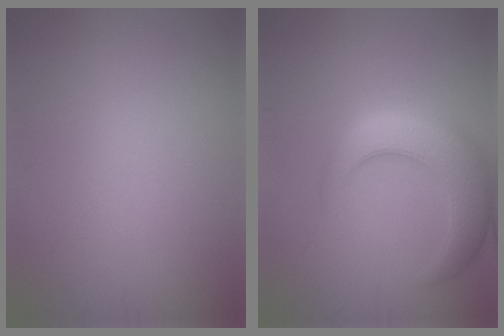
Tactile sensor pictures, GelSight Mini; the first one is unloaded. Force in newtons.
{"total": 6.5, "press": 6.5, "slide": 0.3}